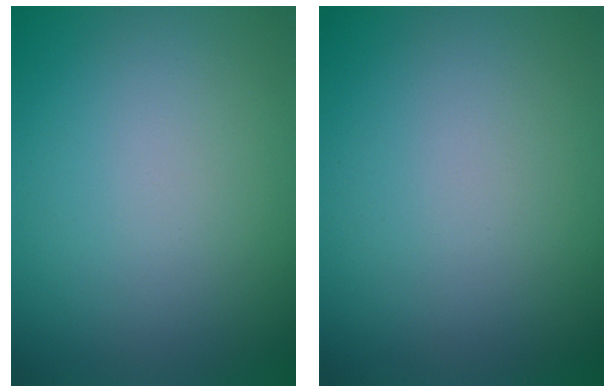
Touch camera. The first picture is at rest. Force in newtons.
{"total": 0.0}